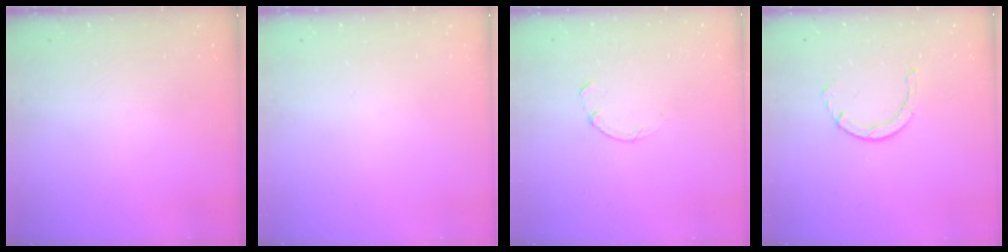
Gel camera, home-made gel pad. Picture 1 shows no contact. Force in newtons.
{"total": 0.0}
{"total": 0.0}
{"total": 2.5, "press": 2.5, "slide": 0.3}